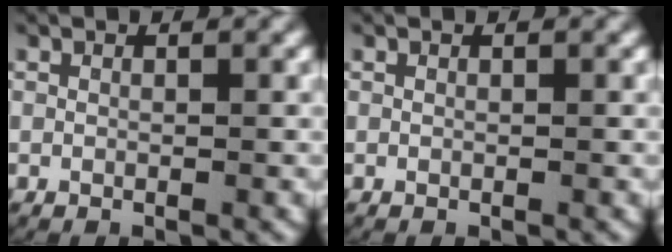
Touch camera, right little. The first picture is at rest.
{"total": 0.0}